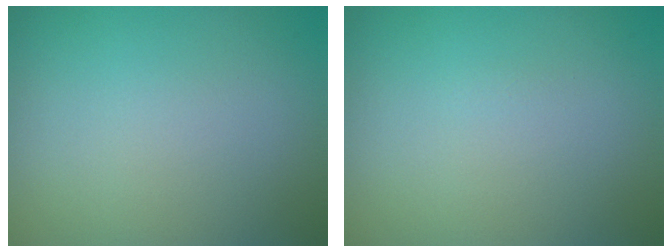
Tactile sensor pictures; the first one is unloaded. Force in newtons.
{"total": 0.0}